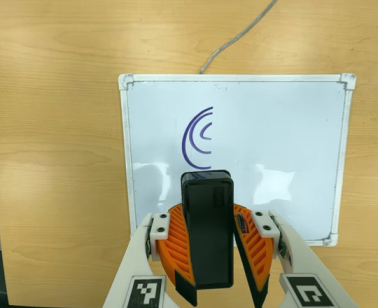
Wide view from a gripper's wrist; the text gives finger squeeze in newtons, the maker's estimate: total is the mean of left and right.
{"total": 11.2, "left": 11.0, "right": 11.4}